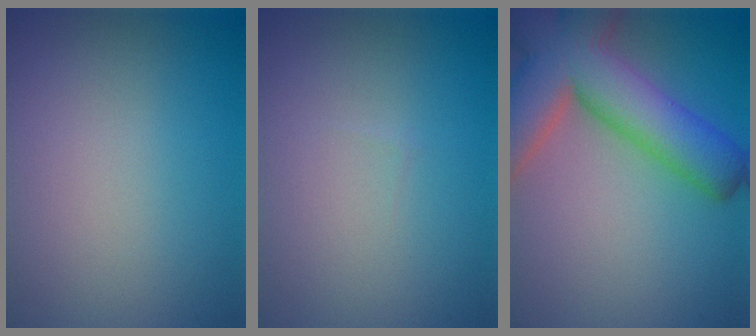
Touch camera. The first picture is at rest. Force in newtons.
{"total": 0.0}
{"total": 11.6, "press": 11.6, "slide": 0.8}